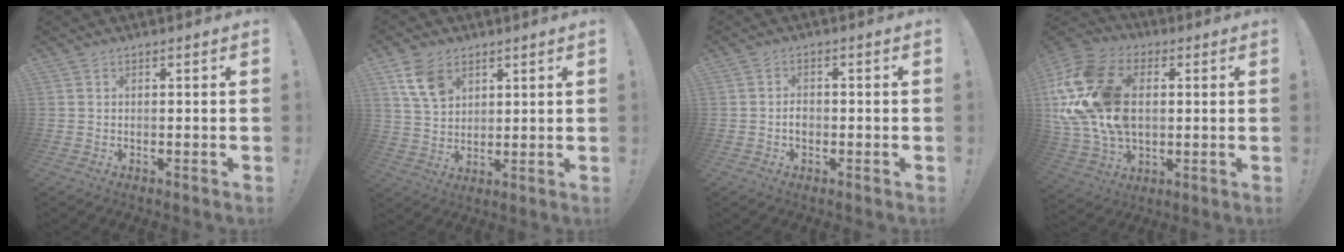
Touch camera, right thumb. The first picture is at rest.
{"total": 10.2, "force": [5.5, 7.0, 5.0], "torque": [-0.075, -0.021, 0.107]}
{"total": 2.8, "force": [-1.1, 2.0, 1.6], "torque": [-0.024, 0.008, -0.020]}
{"total": 25.0, "force": [3.6, 17.7, 17.4], "torque": [-0.323, -0.001, 0.073]}